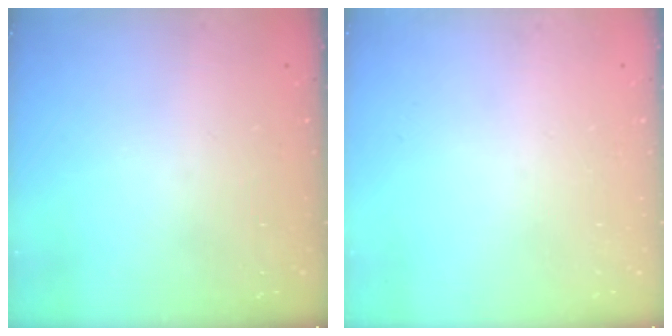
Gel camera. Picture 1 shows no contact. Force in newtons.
{"total": 0.0}